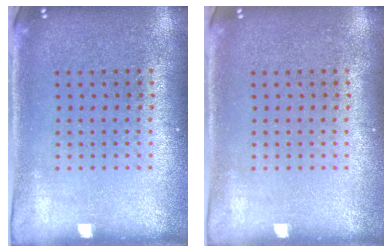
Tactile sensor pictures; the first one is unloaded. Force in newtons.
{"total": 0.0}